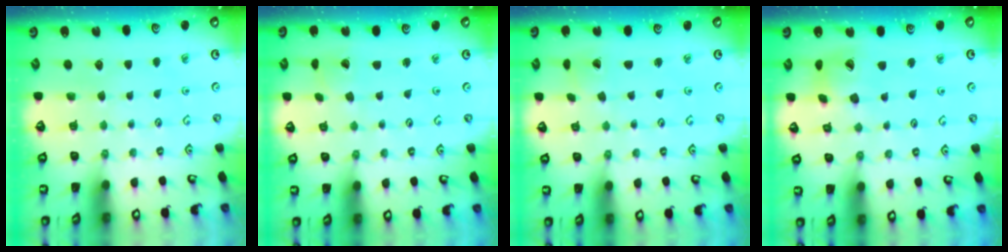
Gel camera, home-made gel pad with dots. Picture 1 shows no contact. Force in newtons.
{"total": 1.9, "press": 1.8, "slide": 0.3}
{"total": 1.4, "press": 1.4, "slide": 0.1}
{"total": 13.0, "press": 12.9, "slide": 1.7}